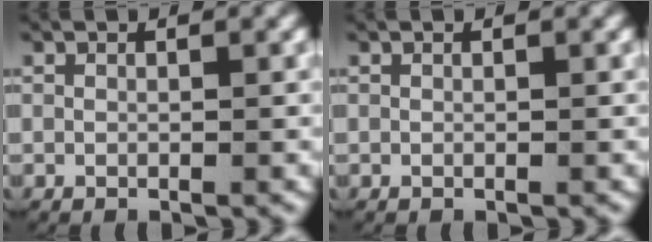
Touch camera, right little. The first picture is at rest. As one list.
[{"total": 0.0}]